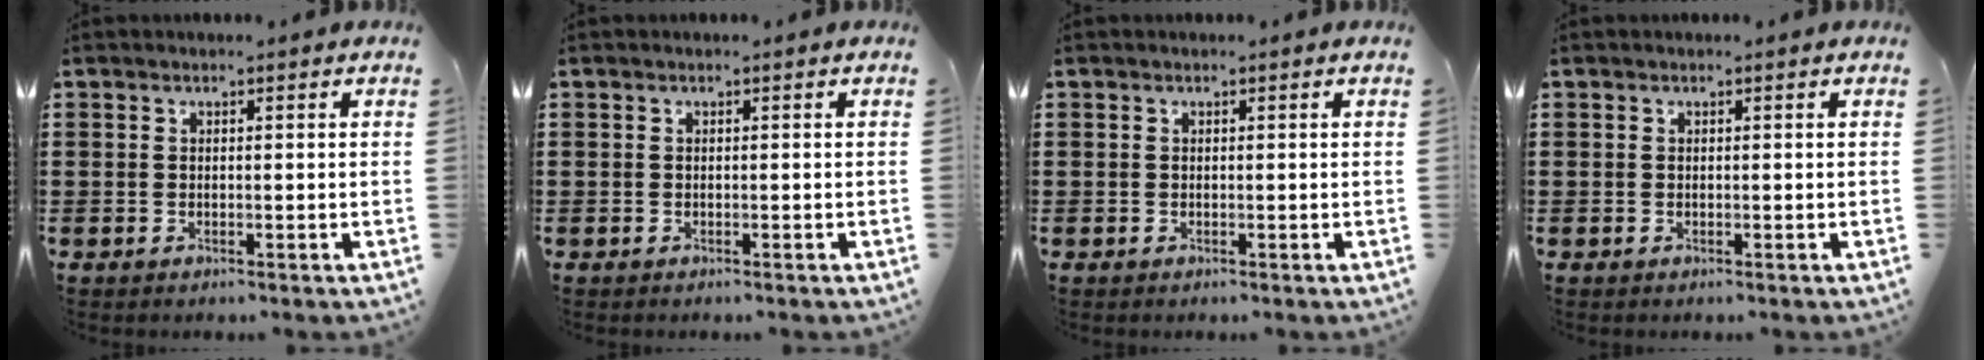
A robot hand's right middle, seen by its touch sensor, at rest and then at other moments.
{"total": 0.0}
{"total": 0.0}
{"total": 0.0}